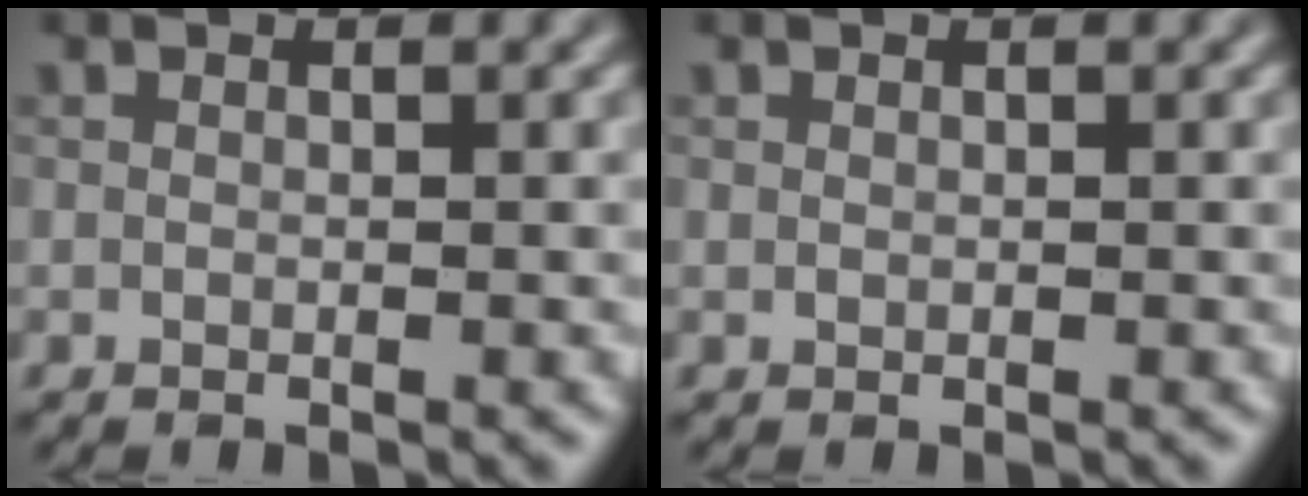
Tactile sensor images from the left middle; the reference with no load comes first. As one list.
[{"total": 0.0}]